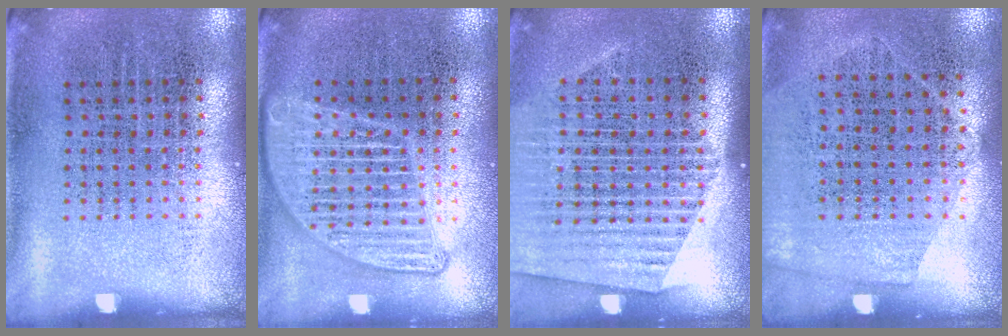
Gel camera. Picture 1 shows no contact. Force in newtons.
{"total": 1.8, "press": 1.8, "slide": 0.3}
{"total": 1.6, "press": 1.6, "slide": 0.5}
{"total": 1.4, "press": 1.2, "slide": 0.7}